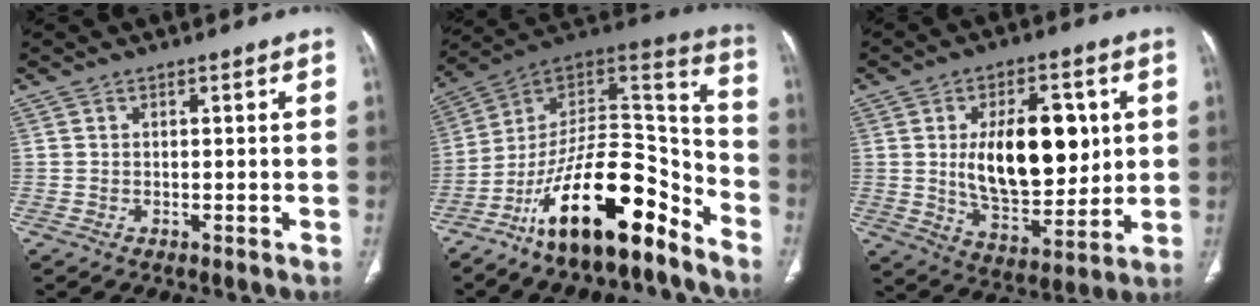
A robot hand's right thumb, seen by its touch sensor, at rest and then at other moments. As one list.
[{"total": 22.2, "force": [-14.5, 7.6, 14.9], "torque": [-0.225, 0.107, -0.248]}, {"total": 18.2, "force": [2.8, 9.6, 15.3], "torque": [-0.200, -0.020, 0.053]}]